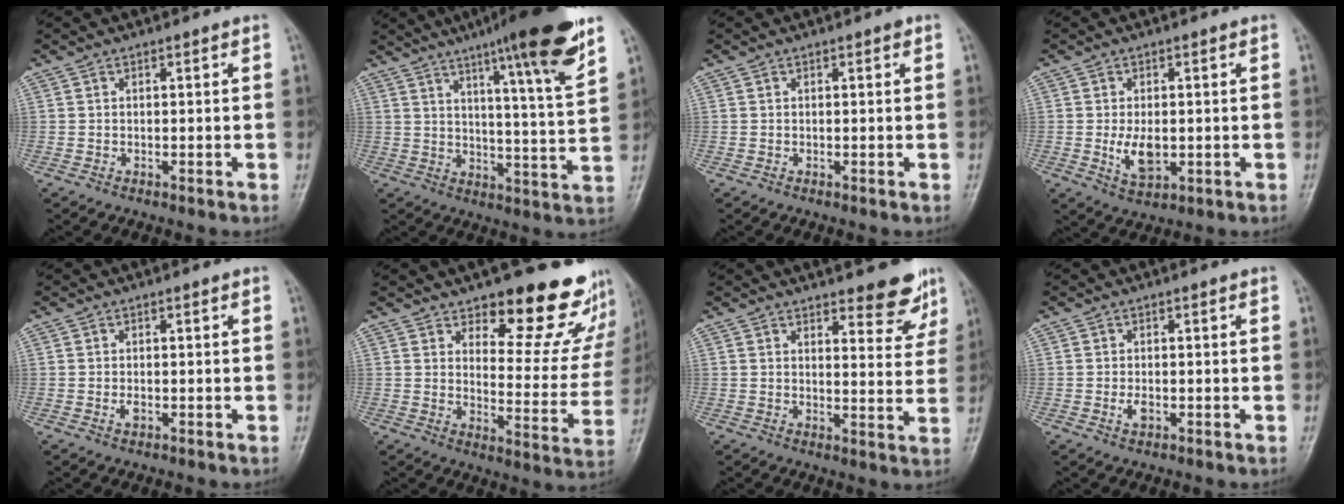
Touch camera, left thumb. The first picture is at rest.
{"total": 17.8, "force": [11.4, 1.5, 13.6], "torque": [-0.183, -0.054, 0.160]}
{"total": 0.6, "force": [0.3, 0.2, 0.4], "torque": [-0.006, -0.001, 0.002]}
{"total": 5.5, "force": [-0.4, 3.1, 4.5], "torque": [-0.075, -0.011, 0.001]}
{"total": 1.2, "force": [-0.2, 0.7, 1.0], "torque": [-0.014, -0.001, -0.002]}
{"total": 17.8, "force": [14.1, 6.7, 8.5], "torque": [-0.050, -0.112, 0.172]}
{"total": 8.0, "force": [5.9, 2.7, 4.7], "torque": [-0.028, -0.041, 0.073]}
{"total": 1.8, "force": [-0.4, 1.0, 1.4], "torque": [-0.025, -0.001, -0.006]}